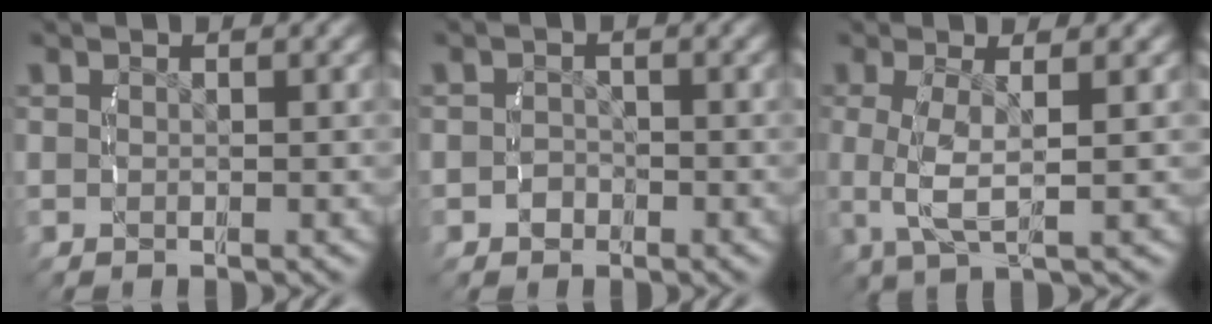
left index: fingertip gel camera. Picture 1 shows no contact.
{"total": 1.3, "force": [-0.9, 0.9, 0.0], "torque": [0.002, -0.005, -0.016]}
{"total": 4.6, "force": [0.3, 1.7, 4.3], "torque": [-0.107, -0.012, 0.013]}